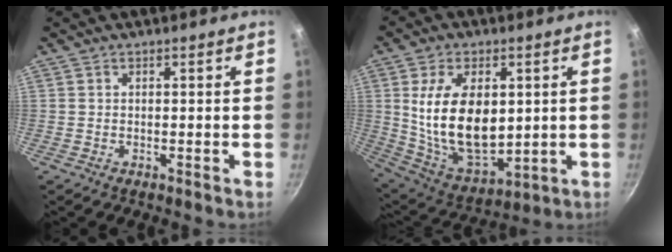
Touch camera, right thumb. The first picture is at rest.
{"total": 18.8, "force": [2.2, 11.4, 14.9], "torque": [-0.238, -0.026, 0.061]}